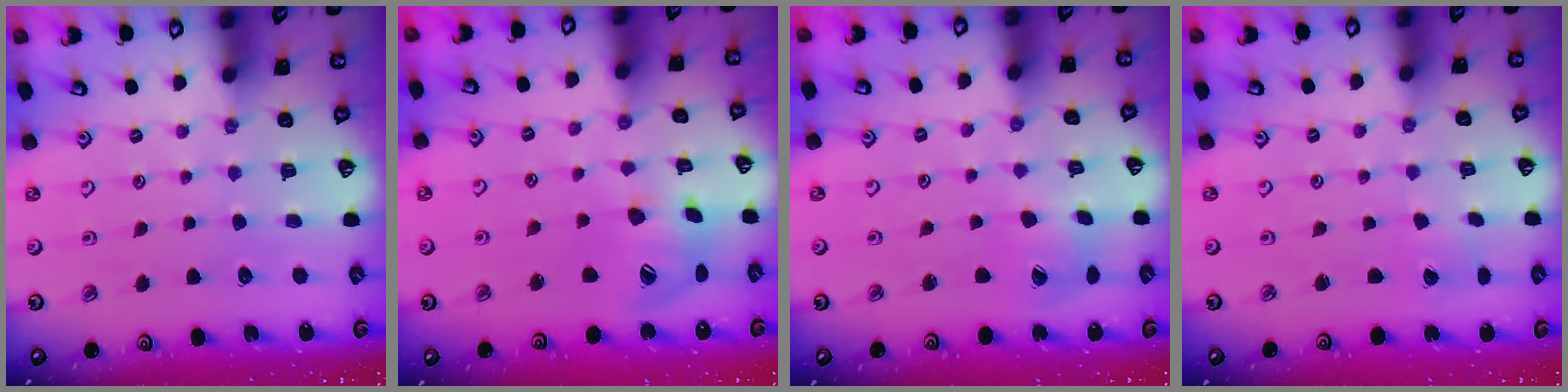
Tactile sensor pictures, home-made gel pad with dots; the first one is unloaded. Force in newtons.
{"total": 16.4, "press": 16.2, "slide": 2.2}
{"total": 6.7, "press": 6.6, "slide": 0.8}
{"total": 1.1, "press": 1.1, "slide": 0.1}